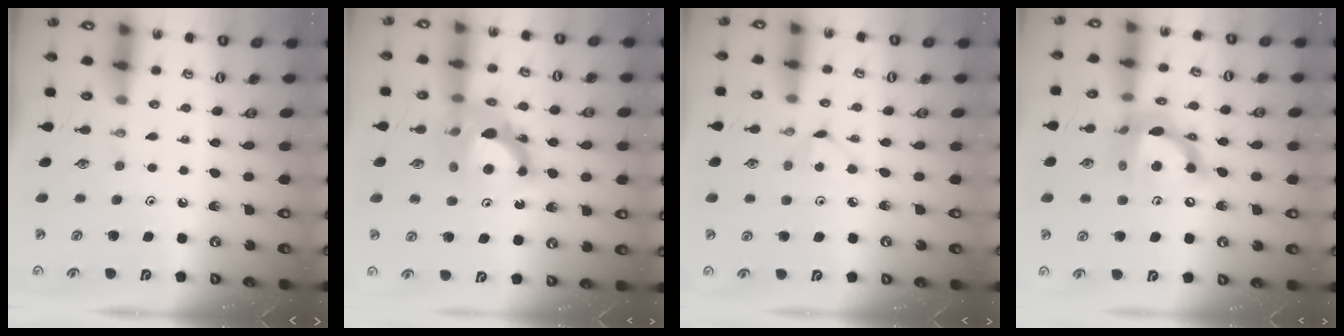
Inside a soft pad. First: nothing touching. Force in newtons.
{"total": 12.9, "press": 12.9, "slide": 1.1}
{"total": 3.8, "press": 3.7, "slide": 0.5}
{"total": 14.4, "press": 14.4, "slide": 1.5}